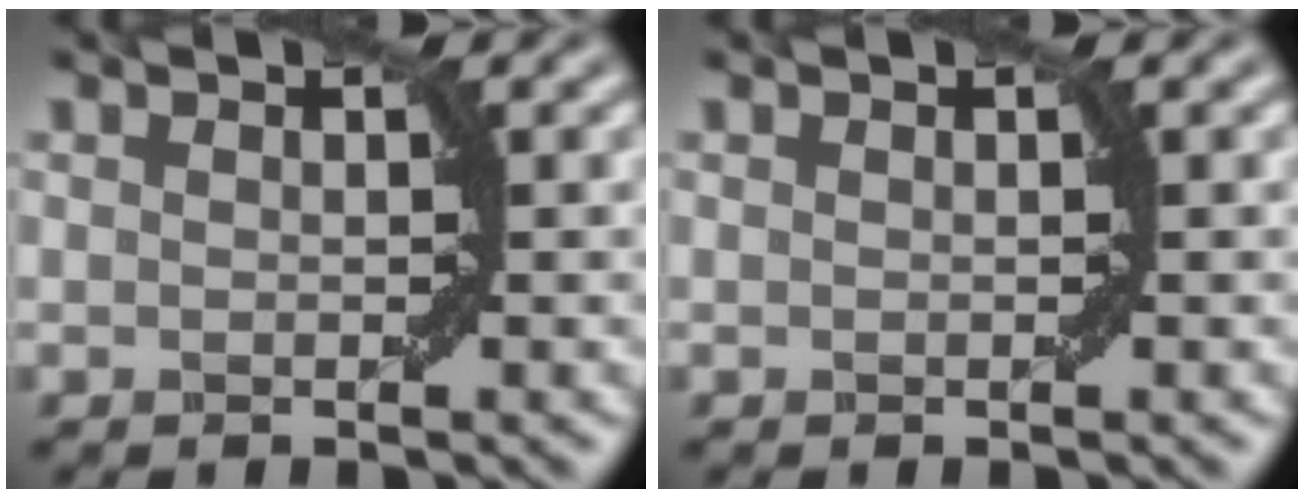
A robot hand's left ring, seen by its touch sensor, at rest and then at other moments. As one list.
[{"total": 0.0}]